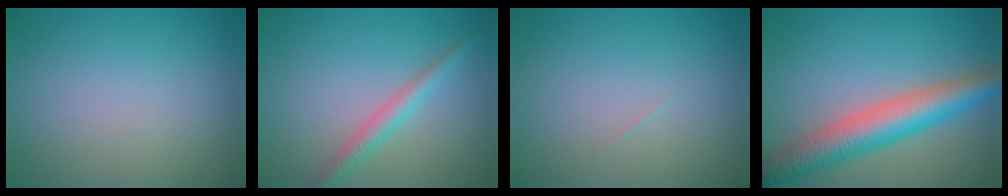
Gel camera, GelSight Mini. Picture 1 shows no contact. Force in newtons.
{"total": 2.3, "press": 2.3, "slide": 0.1}
{"total": 0.0}
{"total": 6.9, "press": 6.9, "slide": 0.2}